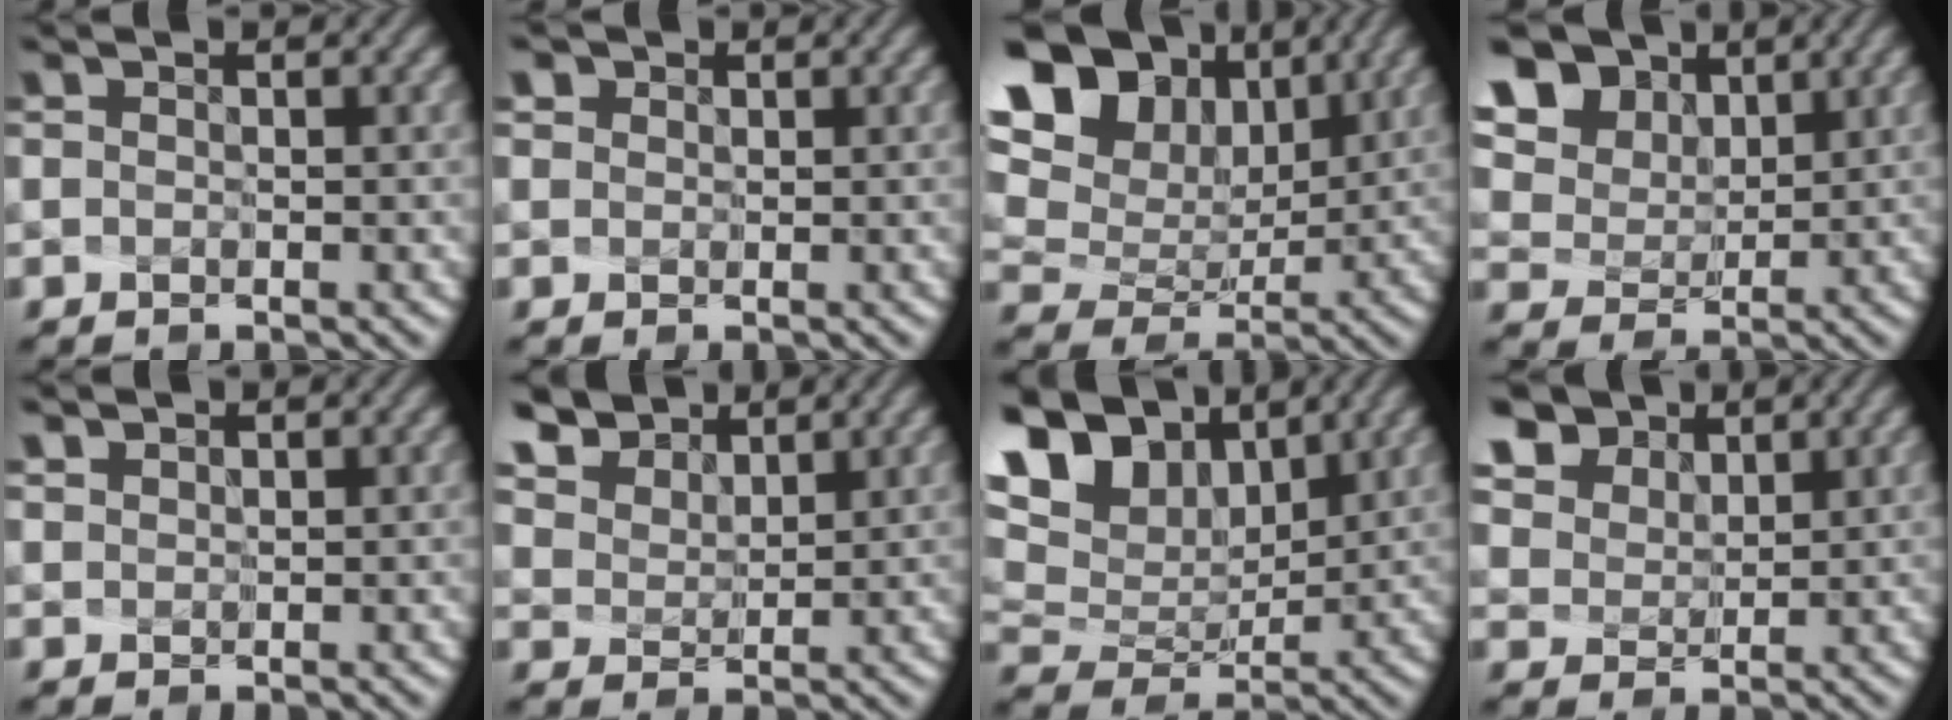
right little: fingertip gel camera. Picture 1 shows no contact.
{"total": 1.7, "force": [0.9, 1.3, 0.5], "torque": [-0.001, 0.019, 0.003]}
{"total": 12.8, "force": [6.0, 8.5, 7.6], "torque": [-0.156, 0.036, 0.107]}
{"total": 12.3, "force": [6.9, 8.6, 5.4], "torque": [-0.157, 0.029, 0.143]}
{"total": 1.1, "force": [1.0, 0.5, 0.2], "torque": [-0.015, 0.014, 0.018]}
{"total": 7.3, "force": [5.6, 4.0, 2.2], "torque": [-0.091, 0.009, 0.110]}
{"total": 11.6, "force": [6.5, 6.6, 7.0], "torque": [-0.163, 0.031, 0.109]}
{"total": 8.8, "force": [5.9, 5.7, 3.1], "torque": [-0.110, 0.020, 0.110]}